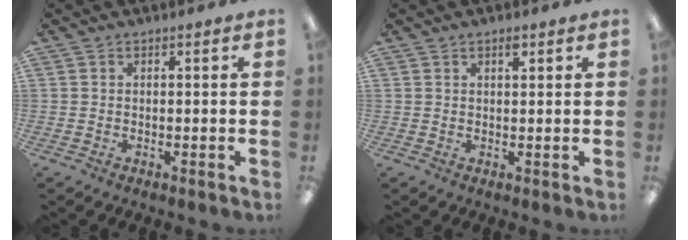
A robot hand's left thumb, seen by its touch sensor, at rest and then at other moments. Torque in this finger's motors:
{"motor_torque": [-0.04, 0.04, -0.29, 0.22, -0.01]}